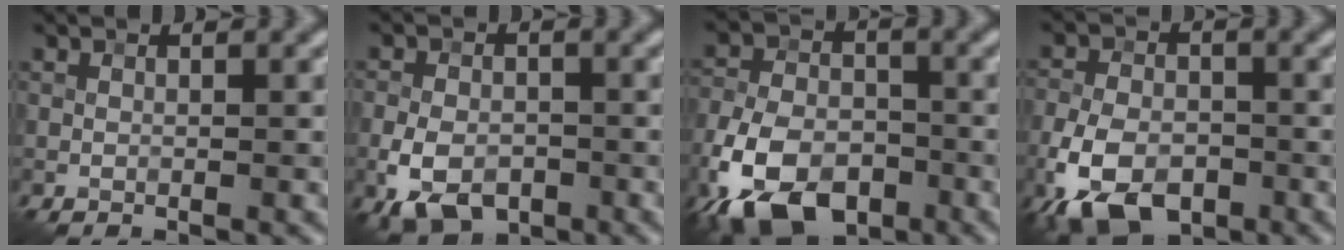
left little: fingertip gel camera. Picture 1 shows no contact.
{"total": 5.7, "force": [-2.4, 3.6, 3.8], "torque": [-0.075, -0.009, -0.048]}
{"total": 10.6, "force": [-6.0, 5.9, 6.5], "torque": [-0.145, -0.015, -0.119]}
{"total": 8.3, "force": [-4.3, 4.6, 5.4], "torque": [-0.117, -0.012, -0.087]}